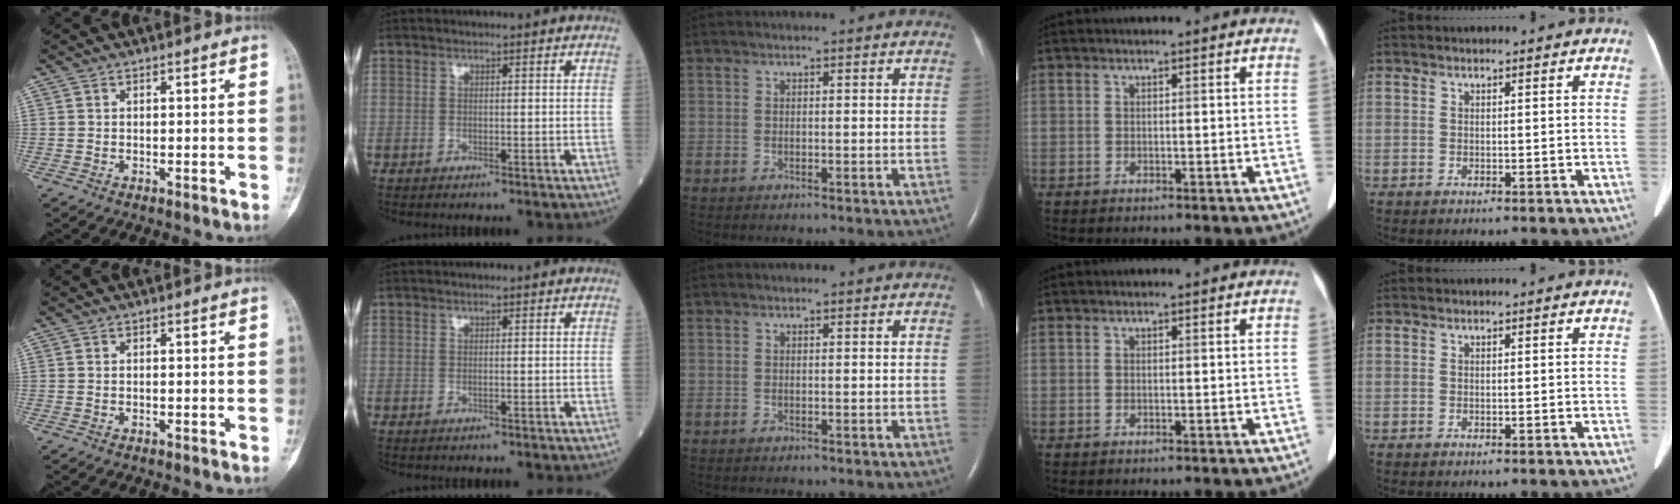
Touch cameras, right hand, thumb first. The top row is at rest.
{}